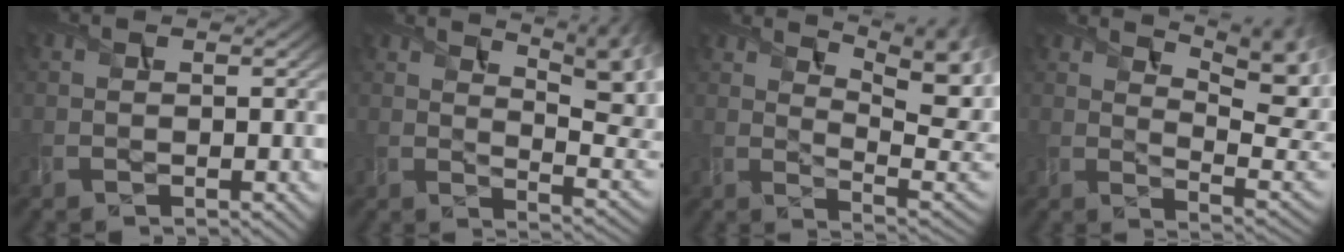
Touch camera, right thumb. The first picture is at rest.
{"total": 12.0, "force": [6.2, 4.1, 9.5], "torque": [-0.145, 0.017, 0.097]}
{"total": 14.4, "force": [7.2, 5.7, 11.1], "torque": [-0.172, 0.034, 0.123]}
{"total": 13.7, "force": [7.1, 5.4, 10.4], "torque": [-0.160, 0.025, 0.117]}